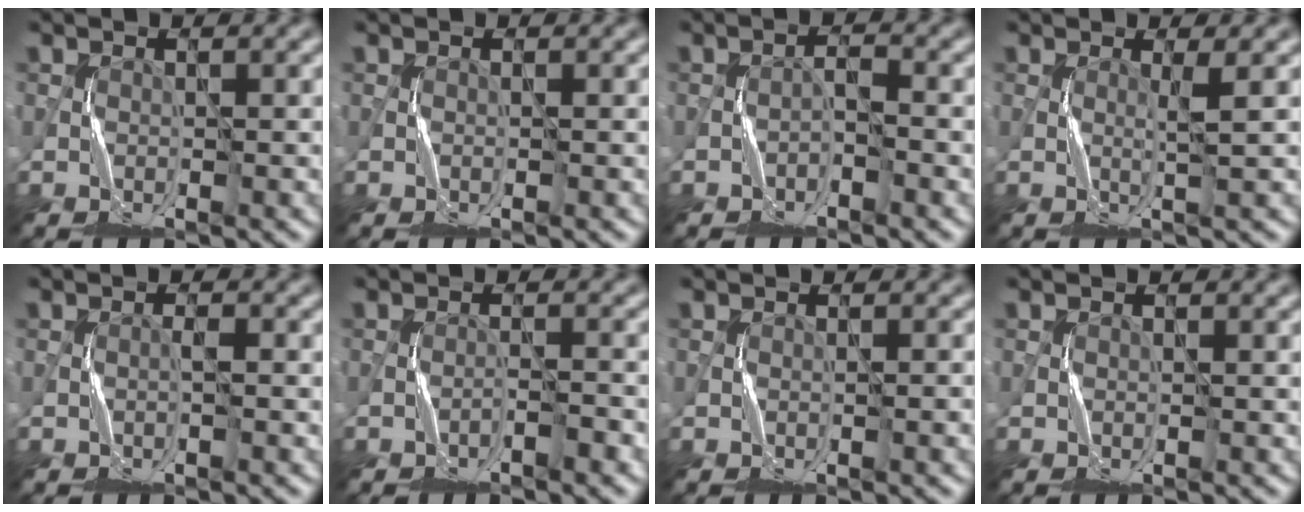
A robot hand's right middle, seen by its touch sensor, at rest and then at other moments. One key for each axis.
{"total": 0.0}
{"total": 1.1, "fx": -0.9, "fy": 0.3, "fz": 0.6, "tx": -0.012, "ty": 0.006, "tz": -0.017}
{"total": 1.0, "fx": 0.3, "fy": 0.1, "fz": 1.0, "tx": -0.022, "ty": -0.002, "tz": 0.003}
{"total": 0.6, "fx": -0.3, "fy": 0.1, "fz": 0.6, "tx": -0.011, "ty": 0.003, "tz": -0.004}
{"total": 1.1, "fx": -1.0, "fy": 0.1, "fz": 0.6, "tx": -0.007, "ty": 0.011, "tz": -0.021}
{"total": 0.7, "fx": -0.2, "fy": 0.0, "fz": 0.6, "tx": -0.010, "ty": 0.001, "tz": -0.003}
{"total": 0.0}